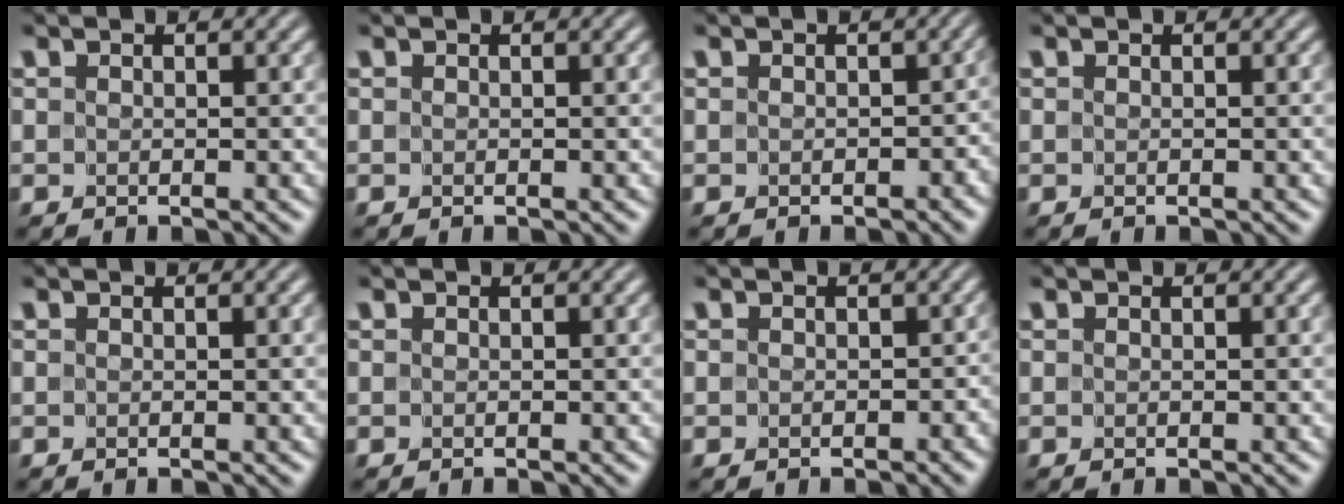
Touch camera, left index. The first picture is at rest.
{"total": 0.0}
{"total": 1.9, "force": [-0.5, 1.5, 1.1], "torque": [0.004, -0.005, -0.005]}
{"total": 0.0}
{"total": 0.0}
{"total": 0.0}
{"total": 1.2, "force": [-0.3, 1.1, 0.4], "torque": [0.010, -0.003, -0.004]}
{"total": 0.0}